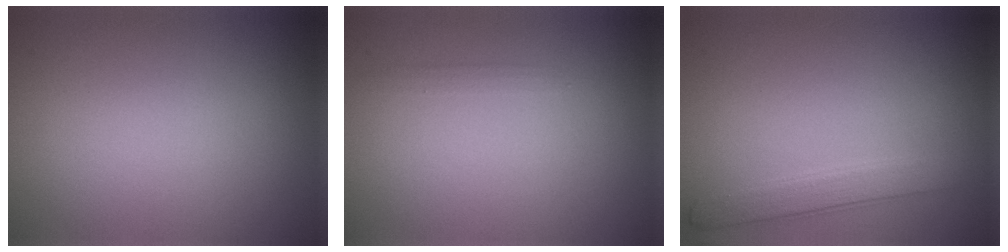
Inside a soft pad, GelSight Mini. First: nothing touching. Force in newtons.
{"total": 0.7, "press": 0.7, "slide": 0.1}
{"total": 2.6, "press": 2.6, "slide": 0.2}